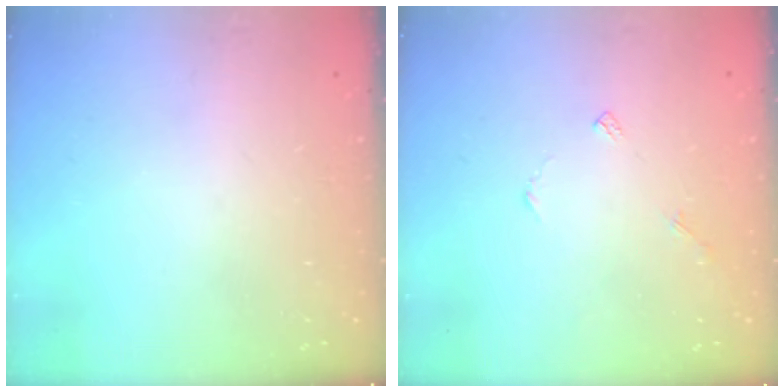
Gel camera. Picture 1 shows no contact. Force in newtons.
{"total": 3.6, "press": 3.6, "slide": 0.2}